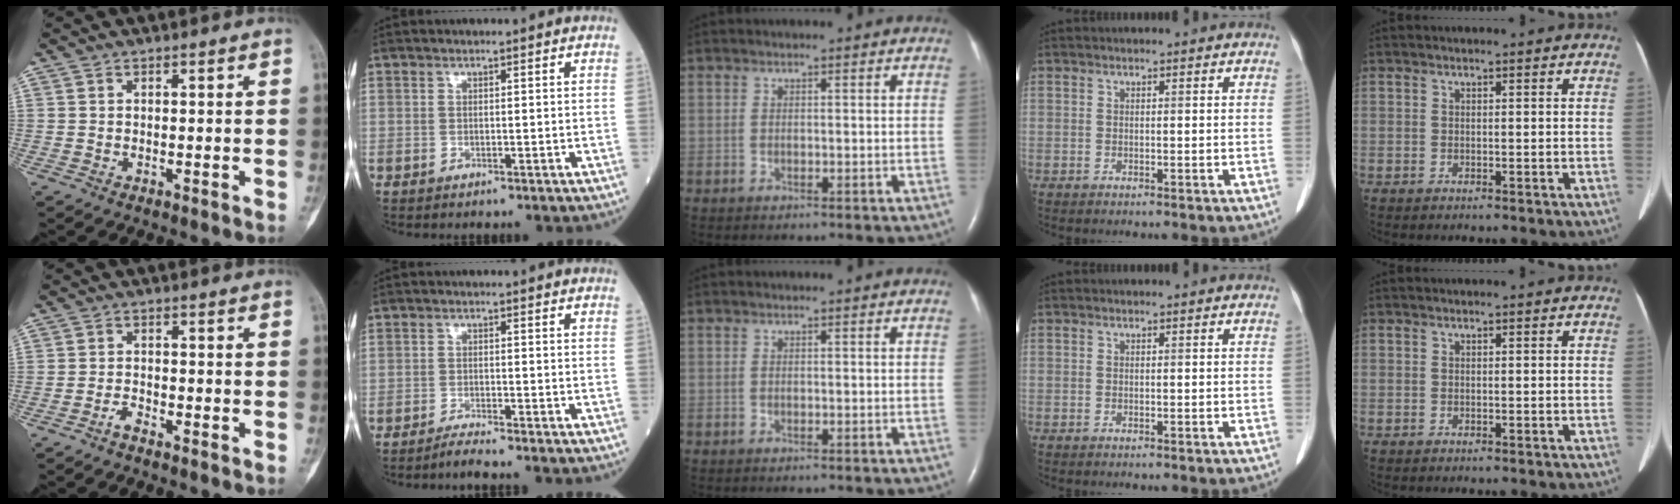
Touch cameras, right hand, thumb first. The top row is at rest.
{"thumb": {"total": 1.9, "force": [-1.6, 0.4, 0.9], "torque": [-0.022, 0.010, -0.034]}, "index": {"total": 2.6, "force": [-2.3, -0.7, 0.7], "torque": [-0.019, -0.007, -0.044]}}